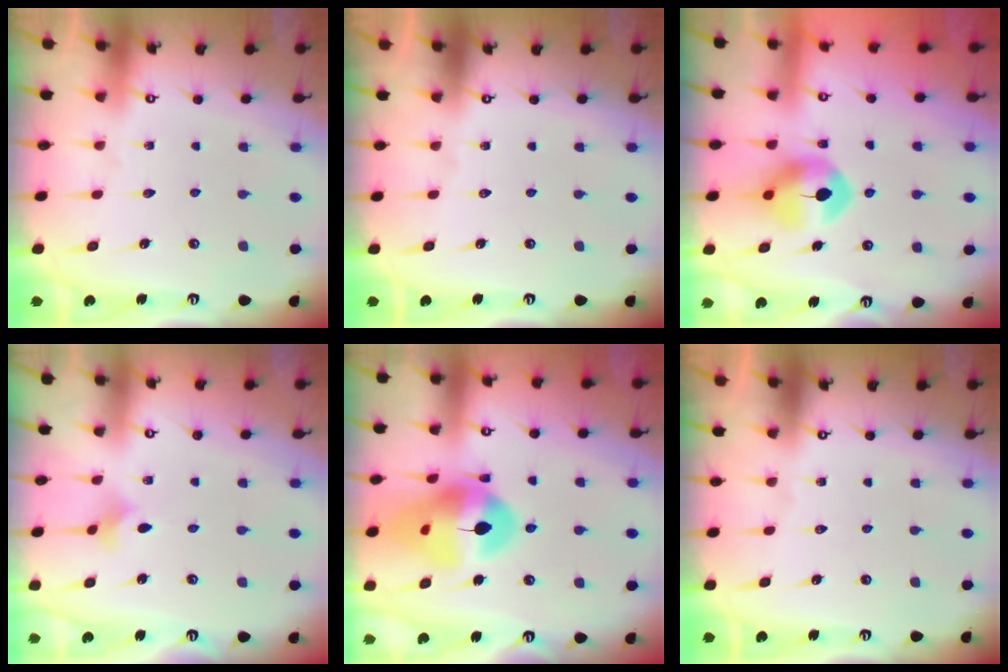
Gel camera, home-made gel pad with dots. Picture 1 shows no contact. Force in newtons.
{"total": 0.0}
{"total": 8.6, "press": 8.6, "slide": 0.4}
{"total": 1.9, "press": 1.8, "slide": 0.5}
{"total": 17.4, "press": 17.2, "slide": 2.1}
{"total": 0.0}